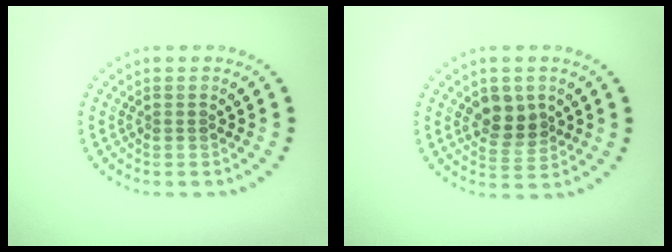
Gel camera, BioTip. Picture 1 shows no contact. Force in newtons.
{"total": 3.5, "press": 3.3, "slide": 1.0}